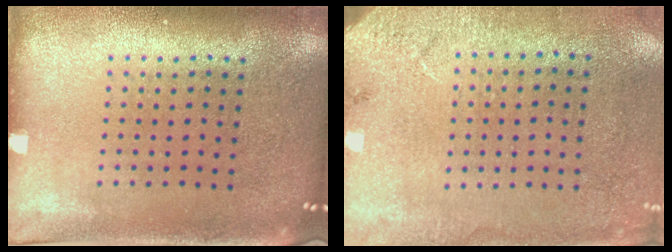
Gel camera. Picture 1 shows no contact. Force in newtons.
{"total": 2.7, "press": 2.3, "slide": 1.3}